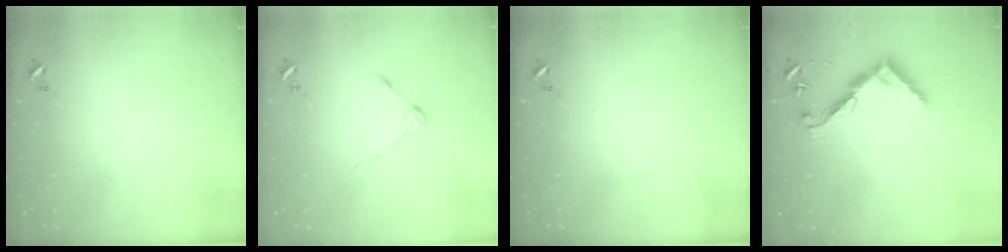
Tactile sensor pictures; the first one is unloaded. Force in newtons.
{"total": 4.3, "press": 4.3, "slide": 0.6}
{"total": 0.0}
{"total": 10.6, "press": 10.6, "slide": 0.4}